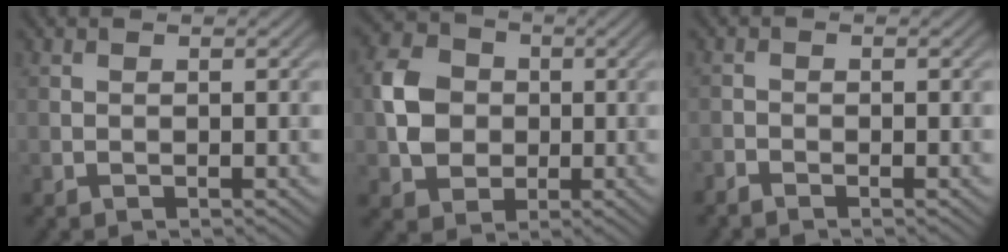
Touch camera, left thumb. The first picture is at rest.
{"total": 6.6, "force": [0.0, 5.7, 3.2], "torque": [-0.071, 0.006, -0.006]}
{"total": 1.1, "force": [-1.0, 0.1, 0.3], "torque": [-0.007, -0.004, -0.026]}